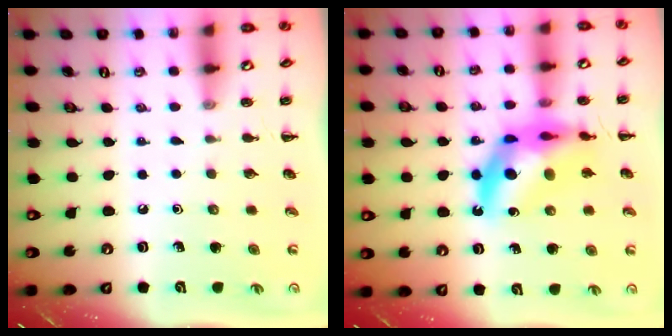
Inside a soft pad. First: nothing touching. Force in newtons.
{"total": 14.2, "press": 13.6, "slide": 4.2}